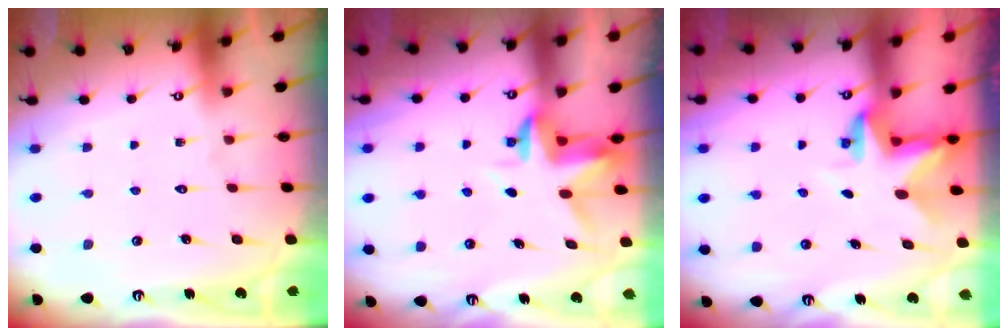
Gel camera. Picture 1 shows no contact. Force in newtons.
{"total": 3.3, "press": 3.2, "slide": 0.4}
{"total": 3.0, "press": 3.0, "slide": 0.3}